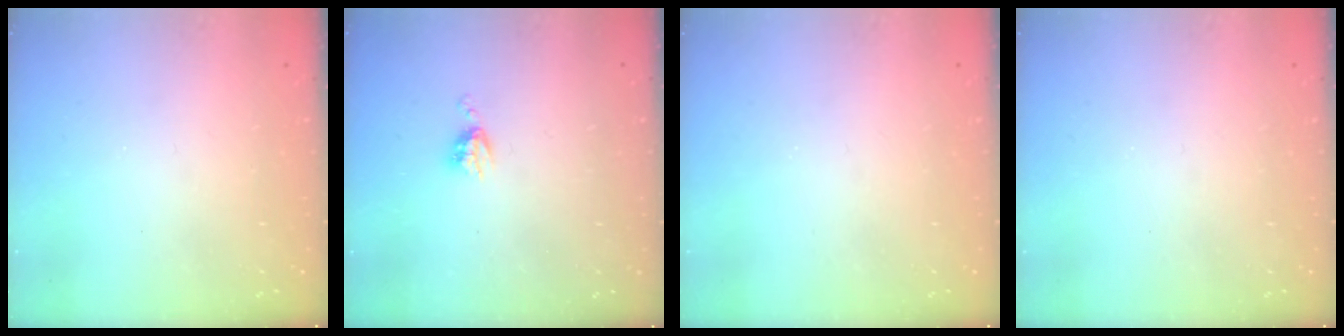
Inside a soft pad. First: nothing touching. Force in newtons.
{"total": 4.1, "press": 4.1, "slide": 0.6}
{"total": 0.0}
{"total": 0.0}